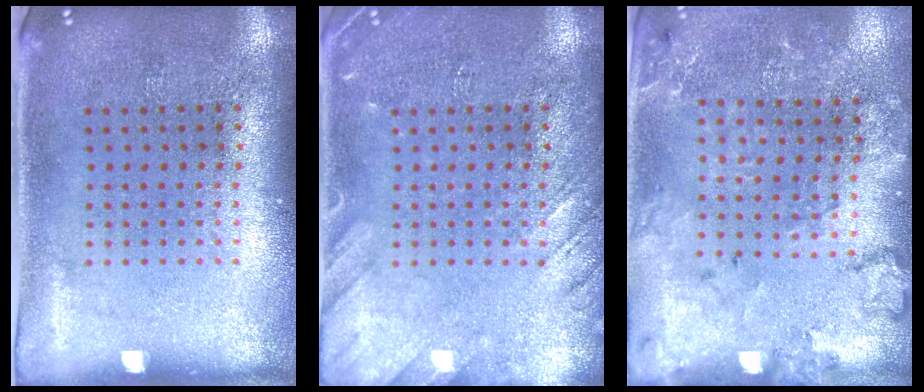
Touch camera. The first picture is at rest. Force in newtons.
{"total": 2.3, "press": 2.3, "slide": 0.3}
{"total": 1.8, "press": 1.7, "slide": 0.4}